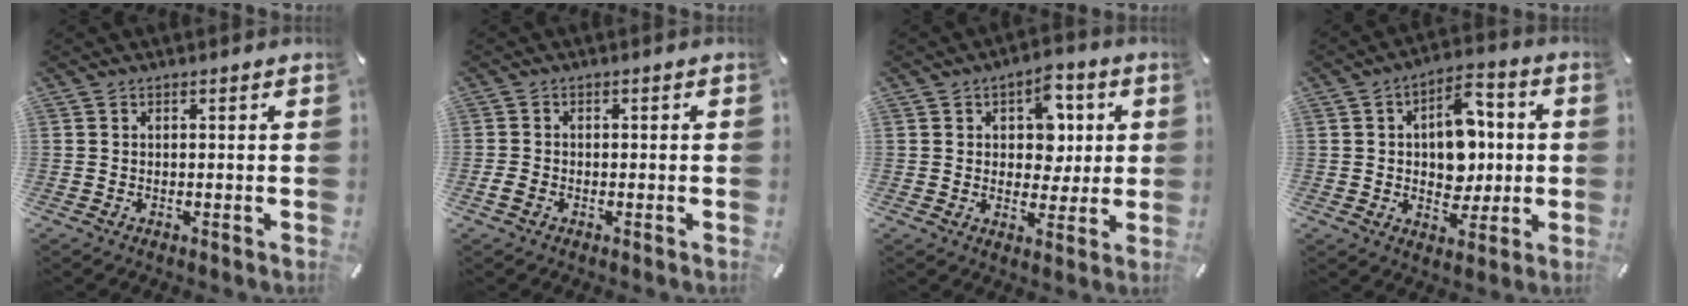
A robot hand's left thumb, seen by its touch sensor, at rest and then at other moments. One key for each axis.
{"total": 2.3, "fx": -1.0, "fy": 1.6, "fz": 1.2, "tx": -0.022, "ty": 0.004, "tz": -0.019}
{"total": 9.6, "fx": 2.2, "fy": 7.1, "fz": 6.0, "tx": -0.066, "ty": -0.004, "tz": 0.033}
{"total": 11.7, "fx": 0.3, "fy": 8.6, "fz": 8.0, "tx": -0.103, "ty": 0.013, "tz": 0.007}